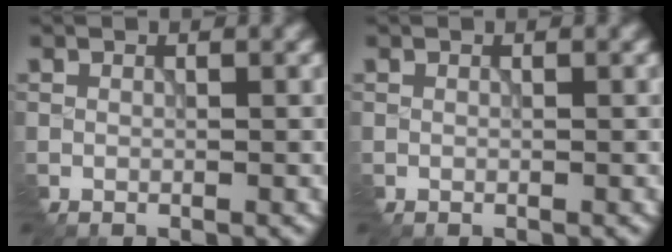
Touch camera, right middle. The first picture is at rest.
{"total": 0.0}